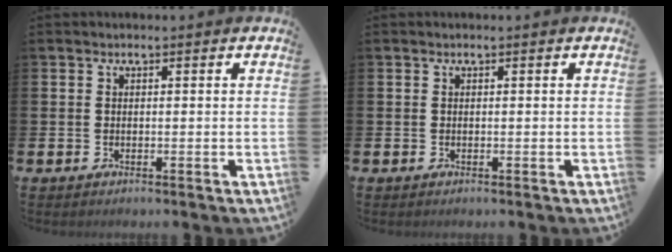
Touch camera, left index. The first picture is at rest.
{"total": 0.0}